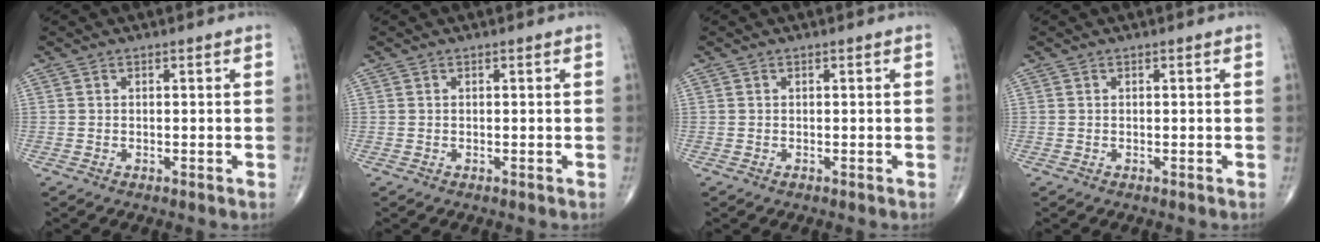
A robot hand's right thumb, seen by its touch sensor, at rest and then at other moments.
{"total": 0.0}
{"total": 0.0}
{"total": 0.0}